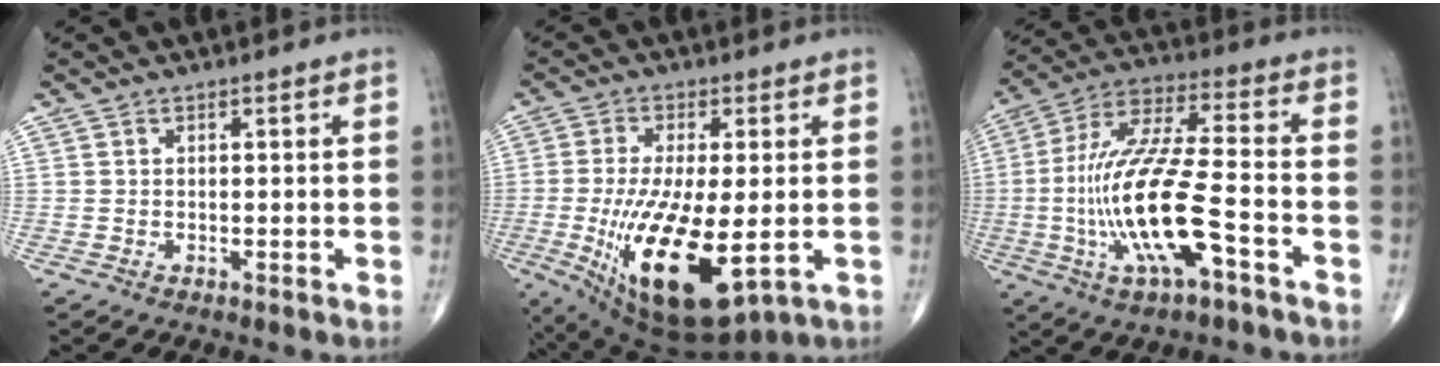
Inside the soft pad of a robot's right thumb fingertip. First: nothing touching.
{"total": 18.0, "force": [-3.6, 6.5, 16.4], "torque": [-0.316, -0.024, -0.041]}
{"total": 19.4, "force": [-5.3, 5.1, 17.9], "torque": [-0.382, 0.030, -0.090]}